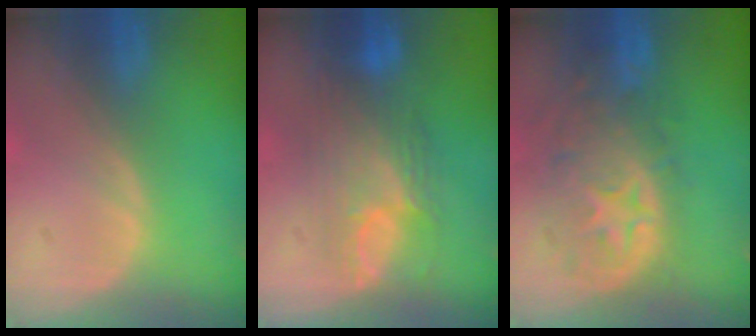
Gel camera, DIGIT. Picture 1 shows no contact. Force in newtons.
{"total": 8.7, "press": 8.2, "slide": 2.9}
{"total": 11.0, "press": 9.7, "slide": 5.1}